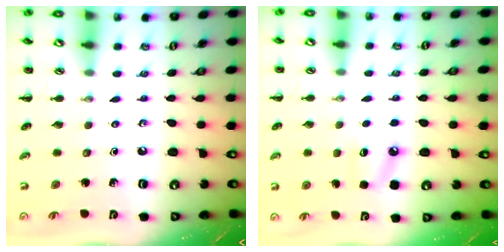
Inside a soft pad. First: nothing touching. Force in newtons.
{"total": 6.1, "press": 5.8, "slide": 1.8}